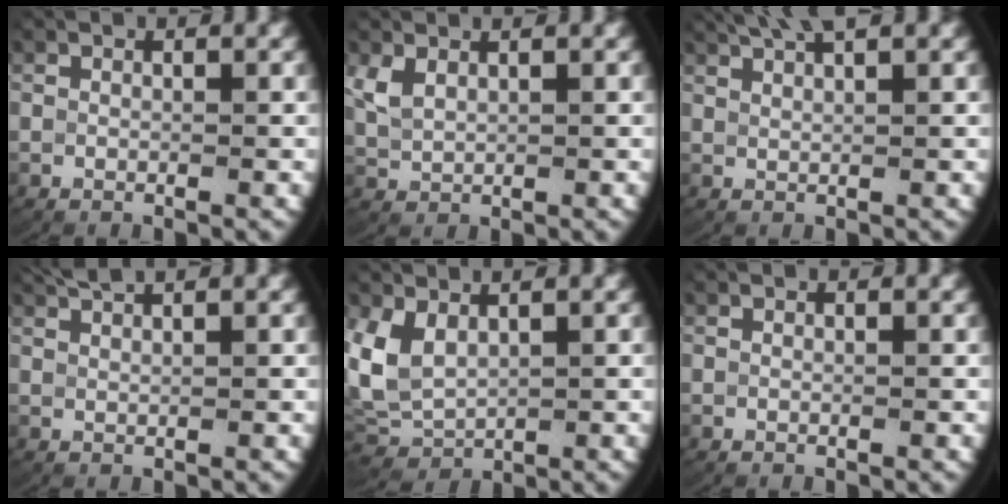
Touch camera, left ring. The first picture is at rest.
{"total": 2.3, "force": [0.7, 1.8, 1.4], "torque": [-0.046, -0.002, 0.026]}
{"total": 3.8, "force": [3.3, 0.4, 1.8], "torque": [-0.034, 0.007, 0.061]}
{"total": 1.8, "force": [1.6, 0.1, 0.7], "torque": [-0.017, 0.005, 0.032]}
{"total": 6.6, "force": [0.1, 5.6, 3.4], "torque": [-0.123, -0.024, 0.016]}
{"total": 0.0}